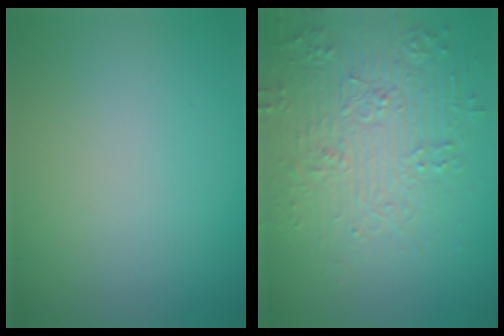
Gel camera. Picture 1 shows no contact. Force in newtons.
{"total": 5.5, "press": 5.1, "slide": 2.0}